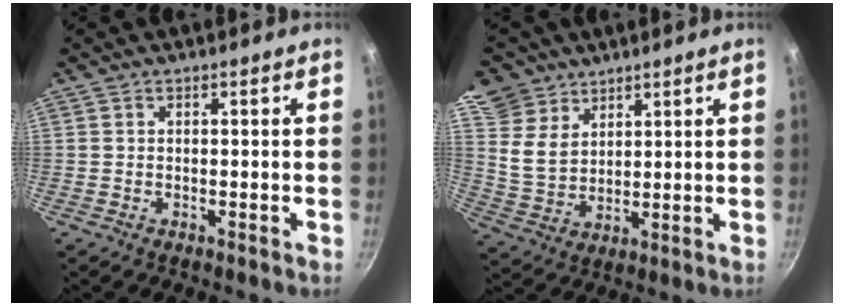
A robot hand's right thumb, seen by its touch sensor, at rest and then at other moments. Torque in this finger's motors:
{"motor_torque": [-1.52, 1.51, -0.07, 0.54, 0.25]}